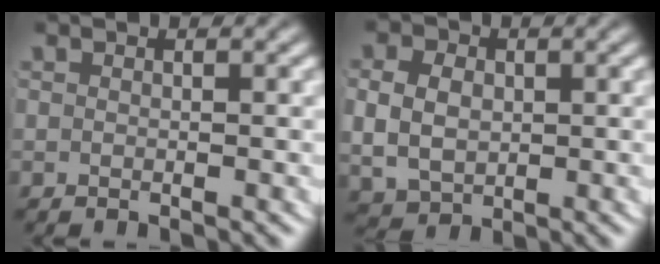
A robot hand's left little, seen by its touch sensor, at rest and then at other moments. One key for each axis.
{"total": 5.6, "fx": 0.1, "fy": 4.8, "fz": 3.0, "tx": -0.062, "ty": -0.014, "tz": 0.011}